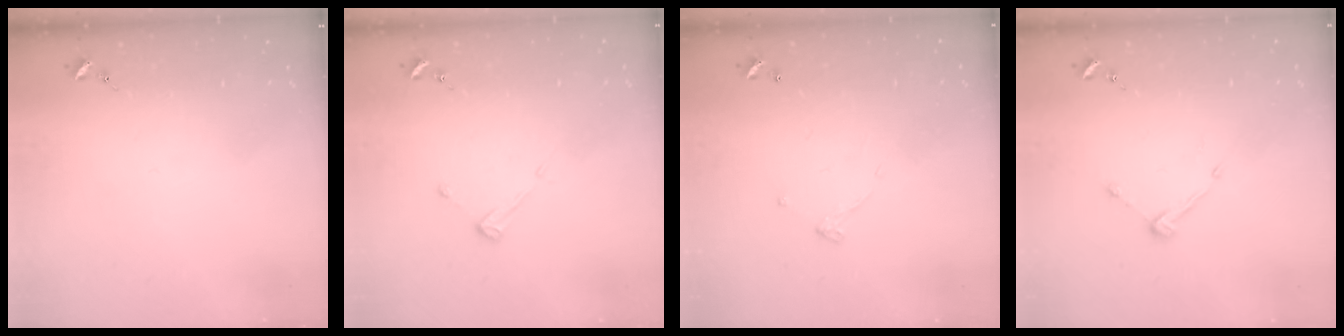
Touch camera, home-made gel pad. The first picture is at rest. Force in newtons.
{"total": 3.8, "press": 3.8, "slide": 0.3}
{"total": 4.9, "press": 4.9, "slide": 0.2}
{"total": 6.5, "press": 6.5, "slide": 0.6}